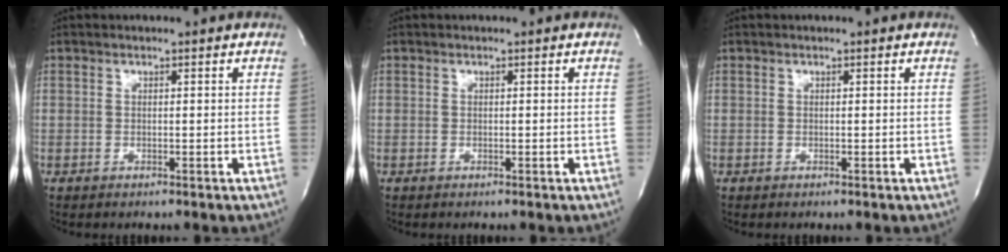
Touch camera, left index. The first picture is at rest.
{"total": 0.0}
{"total": 0.0}